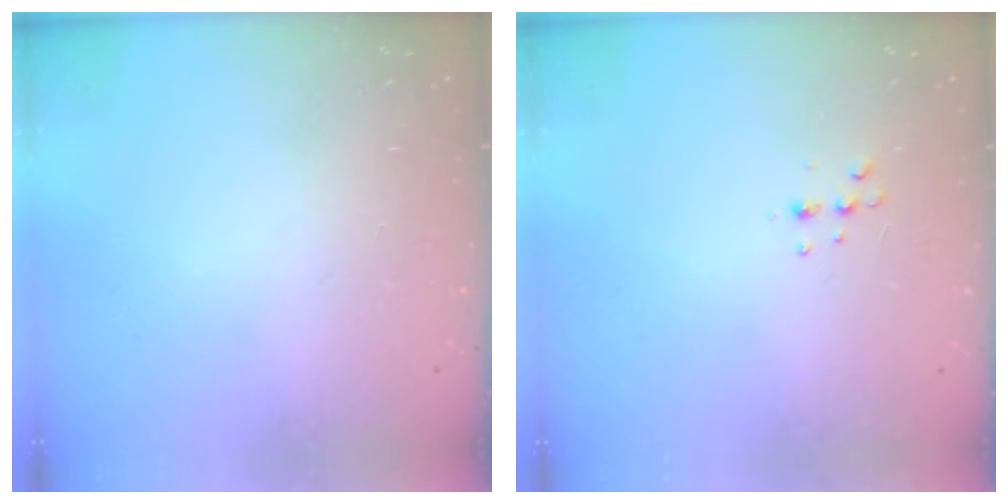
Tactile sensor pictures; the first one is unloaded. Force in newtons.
{"total": 4.1, "press": 3.9, "slide": 1.3}